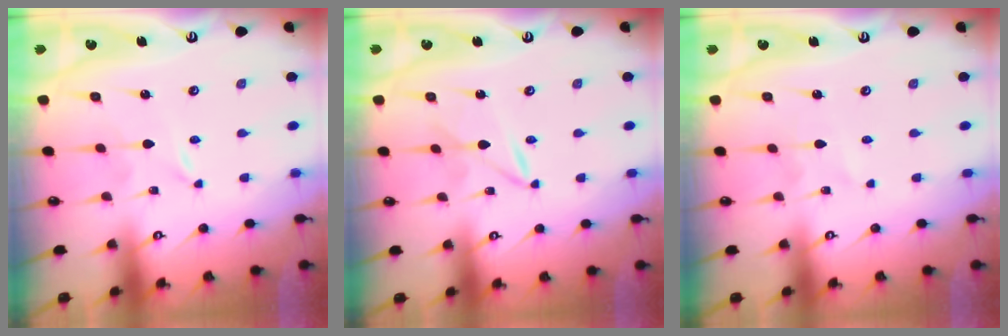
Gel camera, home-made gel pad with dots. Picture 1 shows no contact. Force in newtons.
{"total": 1.6, "press": 1.6, "slide": 0.1}
{"total": 2.6, "press": 2.5, "slide": 0.4}